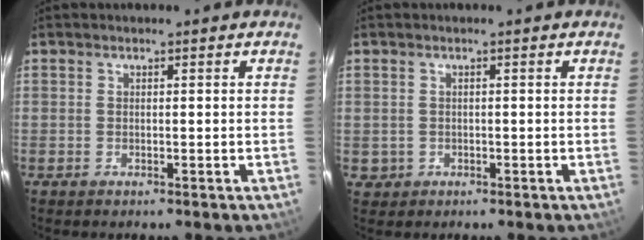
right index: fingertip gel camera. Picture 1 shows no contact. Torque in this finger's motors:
{"motor_torque": [-0.43, 0.23, -1.05, -0.21]}